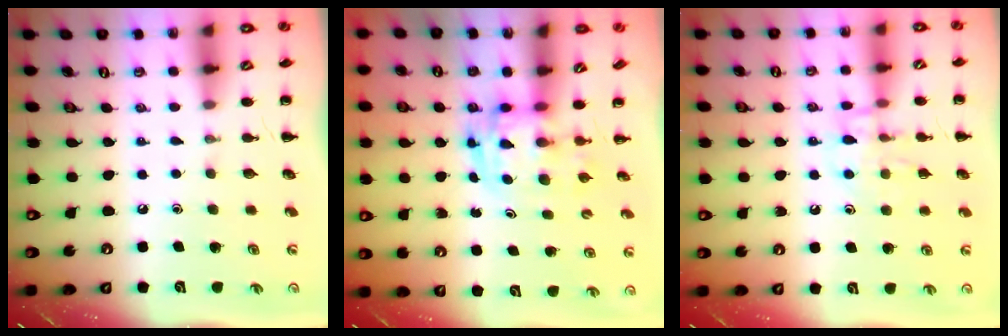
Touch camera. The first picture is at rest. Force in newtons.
{"total": 3.0, "press": 3.0, "slide": 0.5}
{"total": 10.8, "press": 10.7, "slide": 0.6}